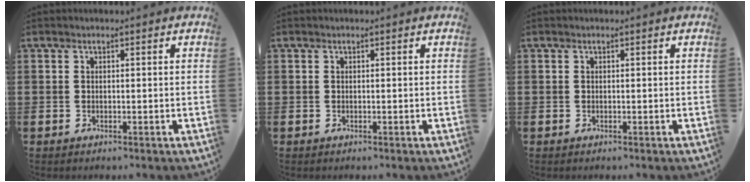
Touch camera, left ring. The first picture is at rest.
{"total": 0.0}
{"total": 0.0}